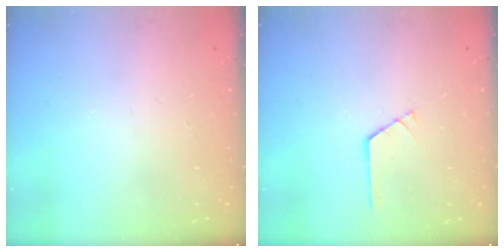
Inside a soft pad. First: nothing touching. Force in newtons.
{"total": 0.9, "press": 0.9, "slide": 0.1}